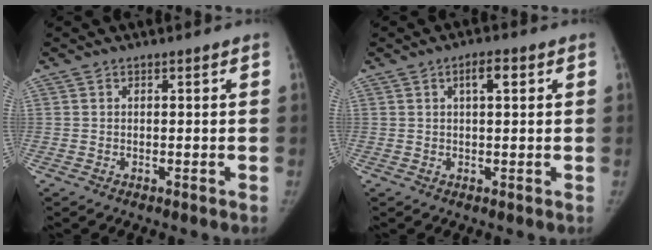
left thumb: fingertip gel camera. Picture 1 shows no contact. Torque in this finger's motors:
{"motor_torque": [-0.23, -0.17, 0.45, -0.25, 0.04]}